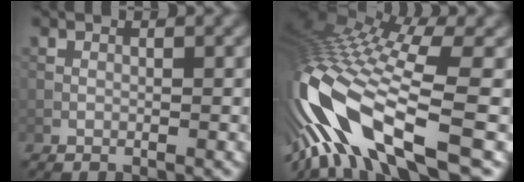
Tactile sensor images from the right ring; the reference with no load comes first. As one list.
[{"total": 14.3, "force": [-4.9, 4.8, 12.6], "torque": [-0.266, 0.004, -0.077]}]